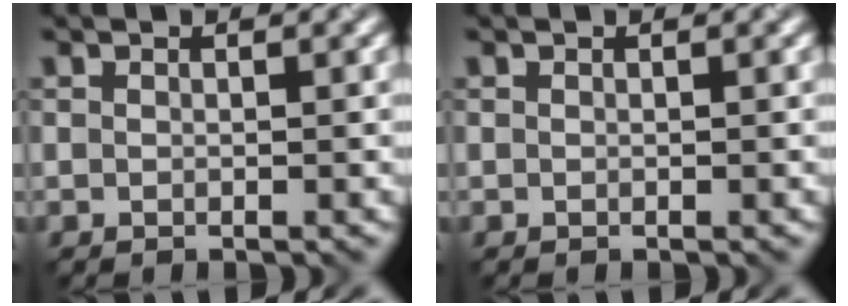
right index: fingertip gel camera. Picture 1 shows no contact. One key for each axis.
{"total": 0.0}